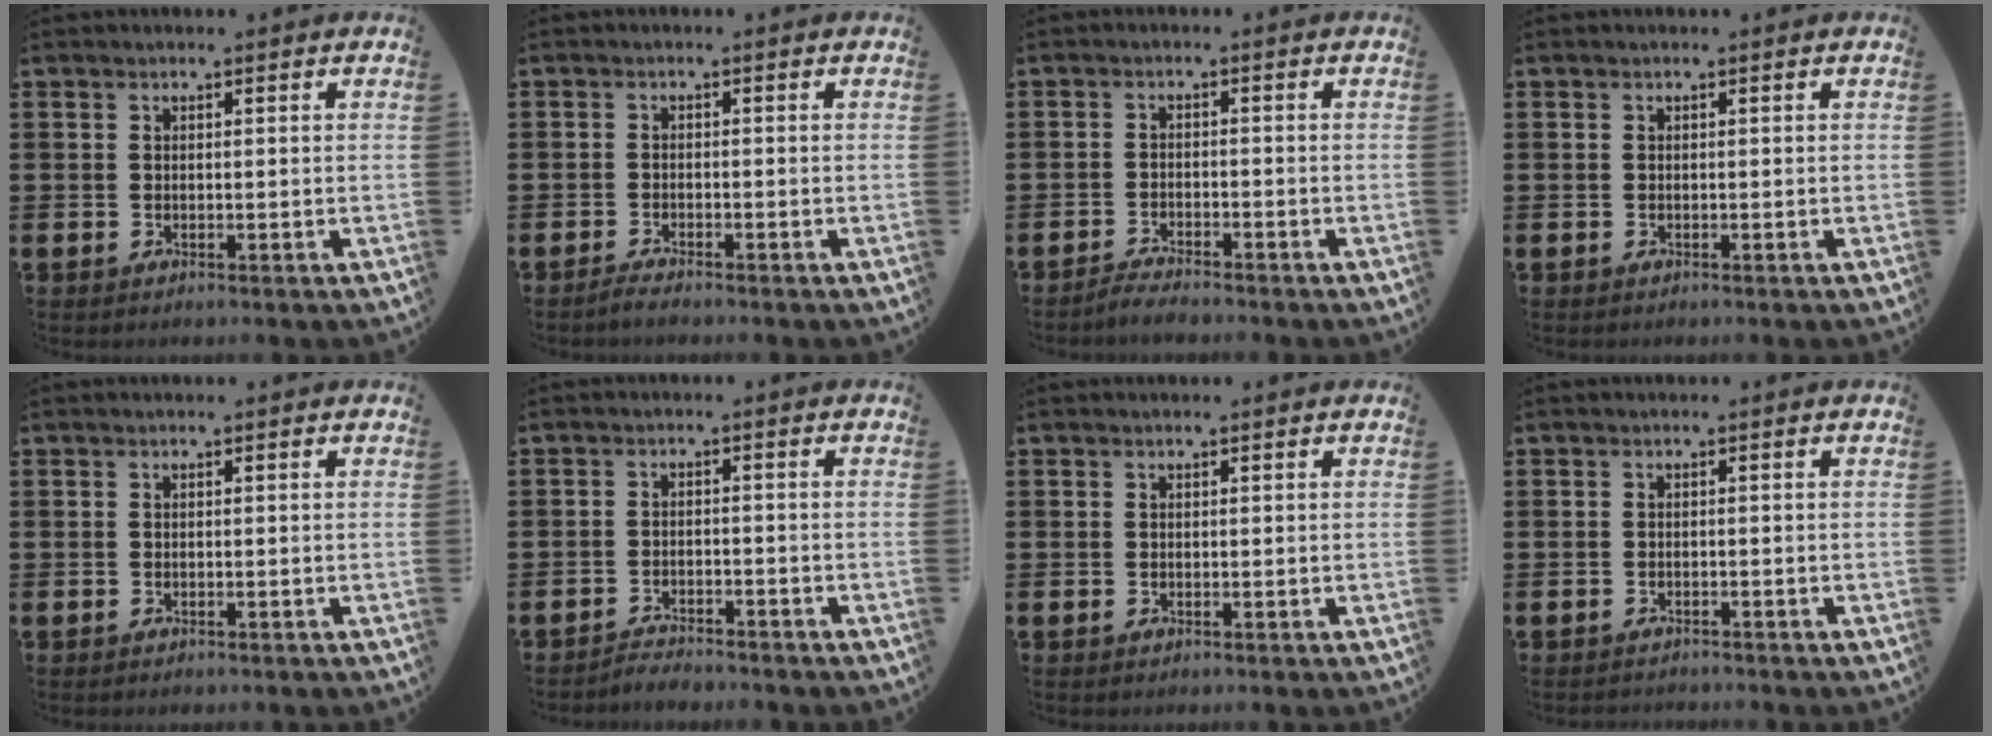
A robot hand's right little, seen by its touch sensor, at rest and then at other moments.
{"total": 1.1, "force": [-1.0, 0.0, 0.5], "torque": [-0.010, -0.002, -0.020]}
{"total": 1.9, "force": [-1.9, -0.1, 0.2], "torque": [-0.006, 0.003, -0.038]}
{"total": 0.0}
{"total": 0.0}
{"total": 2.1, "force": [-2.1, 0.0, -0.2], "torque": [-0.003, 0.004, -0.047]}
{"total": 0.0}
{"total": 0.7, "force": [-0.7, 0.0, -0.1], "torque": [-0.001, -0.001, -0.015]}